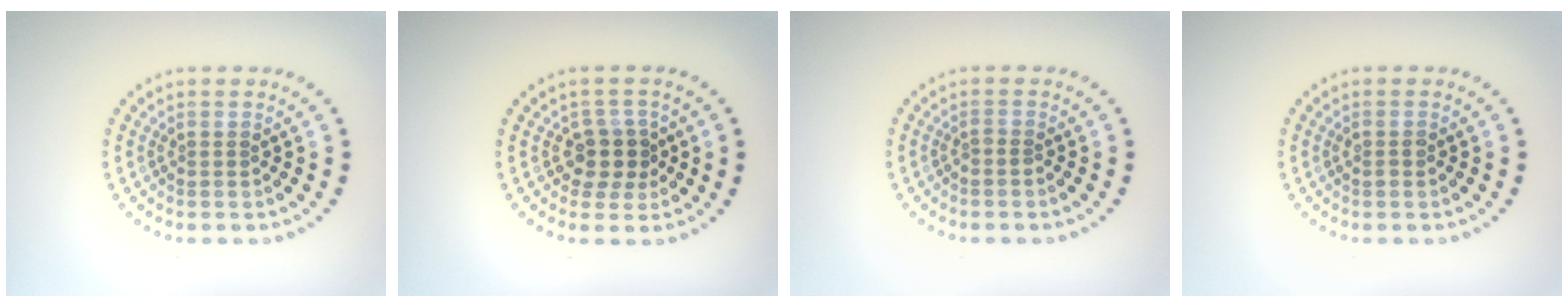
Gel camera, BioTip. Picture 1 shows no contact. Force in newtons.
{"total": 2.7, "press": 2.3, "slide": 1.4}
{"total": 0.7, "press": 0.3, "slide": 0.6}
{"total": 0.7, "press": 0.7, "slide": 0.3}